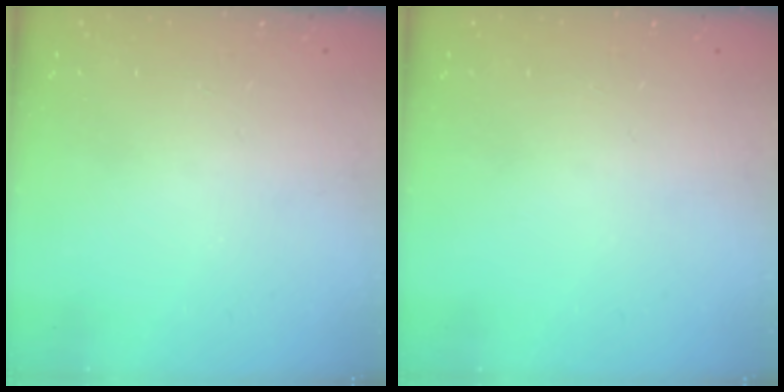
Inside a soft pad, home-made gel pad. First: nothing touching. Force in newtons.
{"total": 0.0}